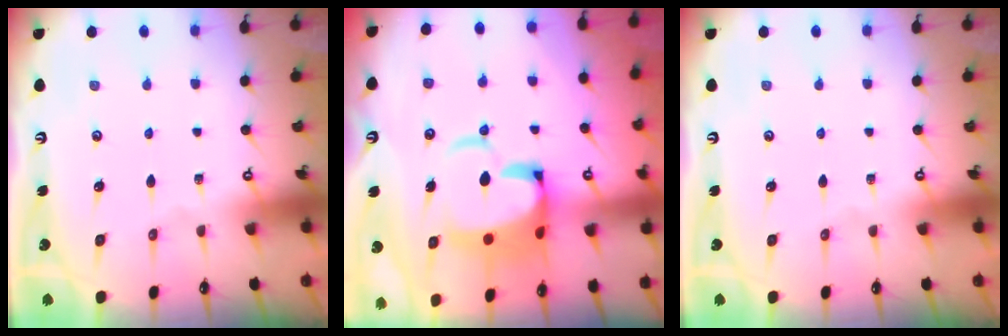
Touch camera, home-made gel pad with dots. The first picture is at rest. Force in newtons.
{"total": 10.5, "press": 10.4, "slide": 1.6}
{"total": 0.0}